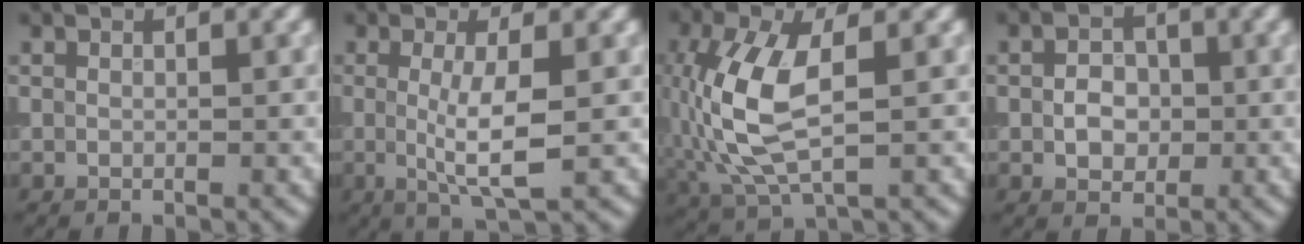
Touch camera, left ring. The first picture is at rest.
{"total": 4.3, "force": [0.0, 0.9, 4.2], "torque": [-0.079, -0.007, 0.000]}
{"total": 7.9, "force": [-0.2, 3.7, 7.0], "torque": [-0.170, 0.006, -0.004]}
{"total": 2.8, "force": [-0.3, 2.2, 1.8], "torque": [-0.028, 0.002, -0.010]}